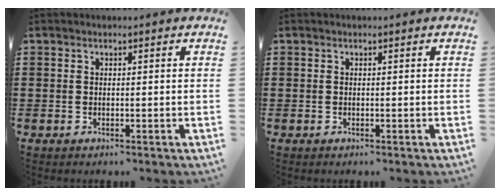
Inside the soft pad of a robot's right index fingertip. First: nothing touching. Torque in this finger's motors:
{"motor_torque": [0.00, 0.00, 0.00, -0.01]}